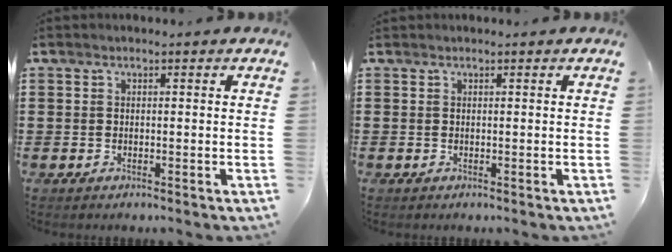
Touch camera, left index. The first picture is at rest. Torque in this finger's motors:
{"motor_torque": [0.38, -0.10, 0.11, 0.00]}